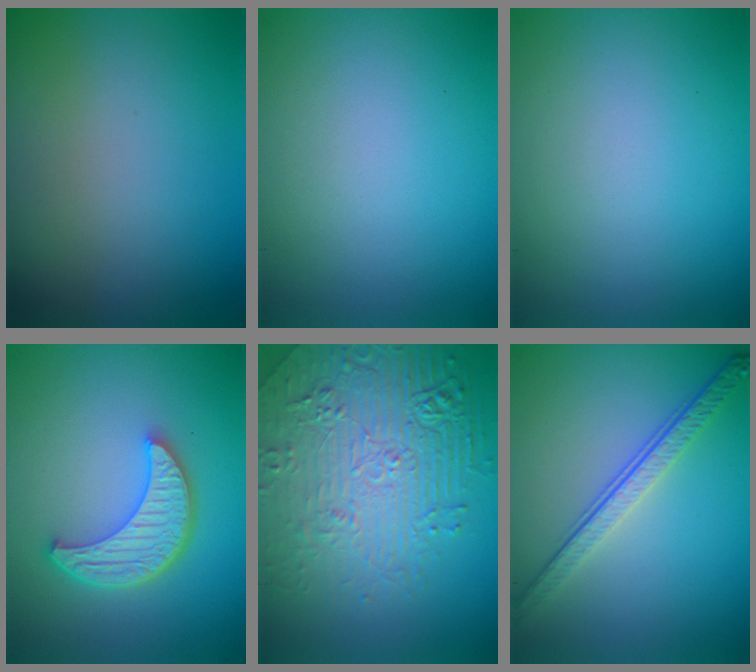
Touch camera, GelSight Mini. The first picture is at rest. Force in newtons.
{"total": 0.0}
{"total": 0.0}
{"total": 5.5, "press": 4.2, "slide": 3.6}
{"total": 6.9, "press": 5.6, "slide": 4.0}
{"total": 4.3, "press": 3.0, "slide": 3.1}